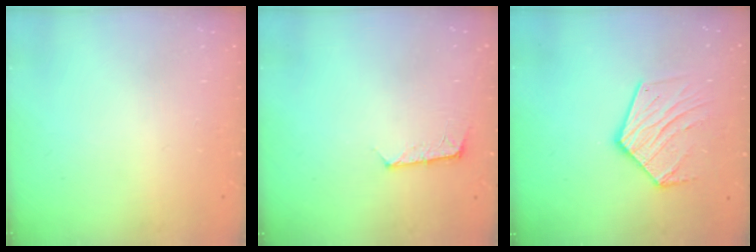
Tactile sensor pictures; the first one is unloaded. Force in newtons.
{"total": 5.3, "press": 5.2, "slide": 0.6}
{"total": 14.8, "press": 14.7, "slide": 1.1}